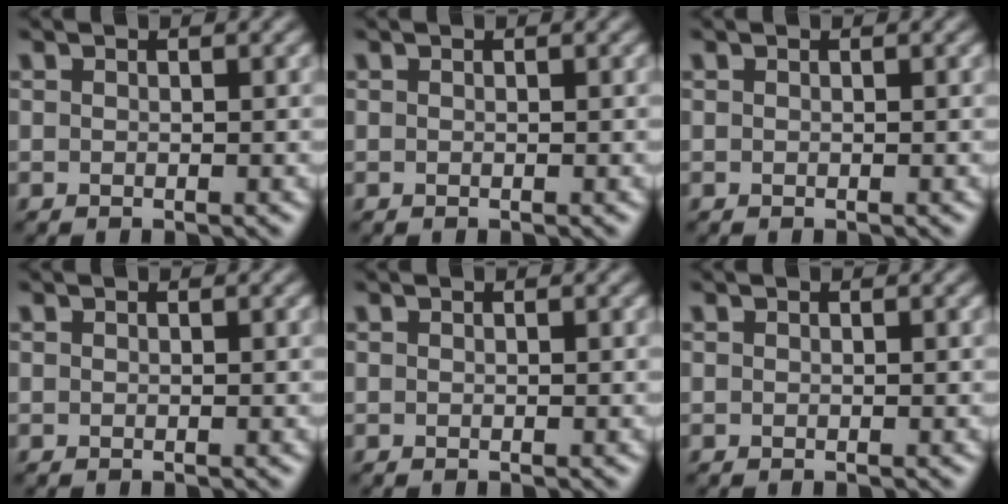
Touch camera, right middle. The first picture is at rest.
{"total": 0.0}
{"total": 0.0}
{"total": 0.0}
{"total": 0.0}
{"total": 0.0}